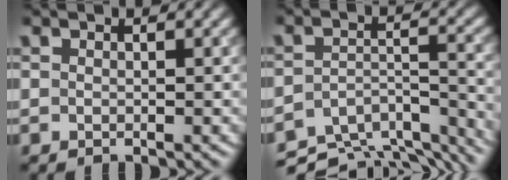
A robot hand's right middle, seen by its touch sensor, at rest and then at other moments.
{"total": 11.5, "force": [-10.4, 3.3, 3.6], "torque": [-0.061, -0.009, -0.132]}